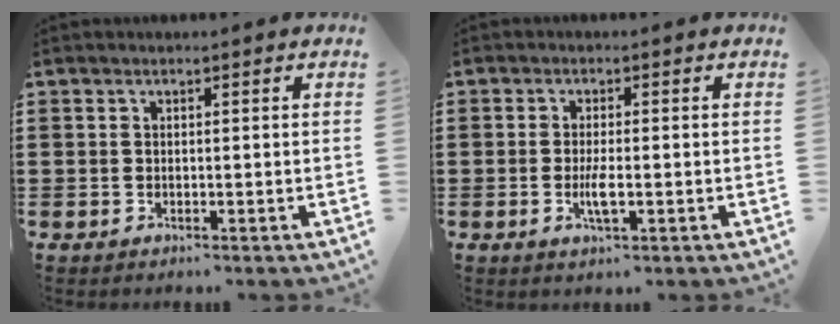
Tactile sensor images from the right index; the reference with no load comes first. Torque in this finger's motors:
{"motor_torque": [2.14, 0.00, 0.50, 0.10]}